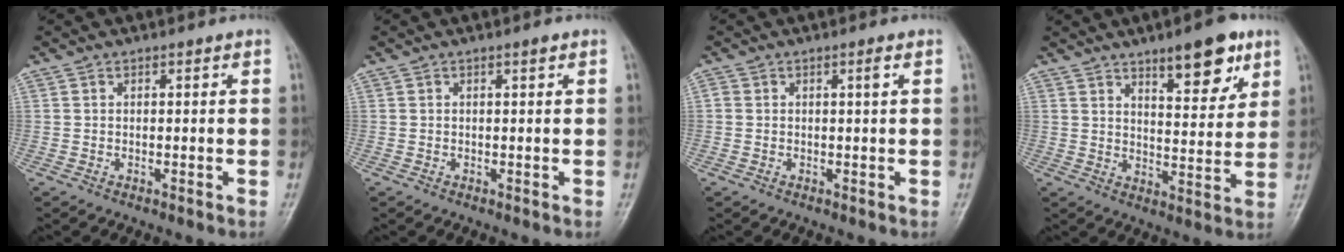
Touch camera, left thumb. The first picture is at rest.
{"total": 0.8, "force": [0.4, 0.0, 0.6], "torque": [-0.008, -0.001, 0.007]}
{"total": 1.2, "force": [0.3, 0.1, 1.1], "torque": [-0.016, 0.003, 0.004]}
{"total": 11.4, "force": [7.0, 3.9, 8.1], "torque": [-0.090, -0.042, 0.105]}